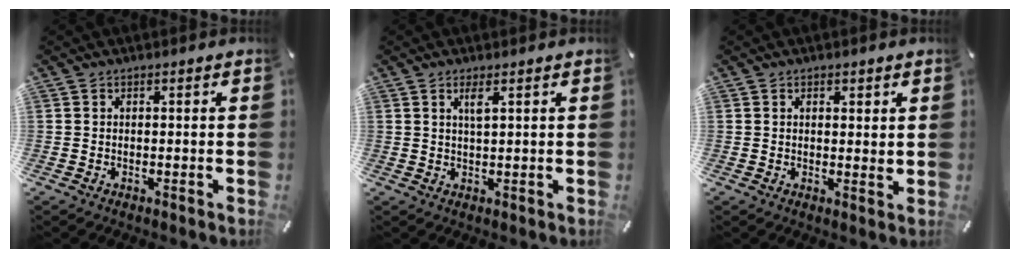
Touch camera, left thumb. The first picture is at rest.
{"total": 2.6, "force": [1.4, 0.4, 2.2], "torque": [-0.047, 0.002, 0.023]}
{"total": 1.9, "force": [1.0, 1.1, 1.2], "torque": [-0.016, -0.001, 0.016]}